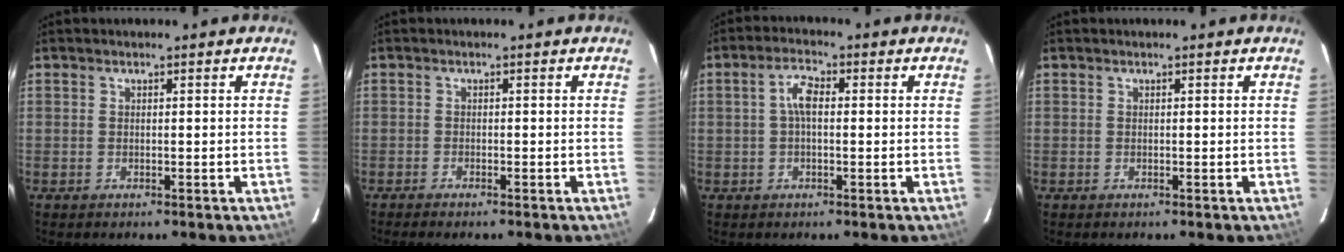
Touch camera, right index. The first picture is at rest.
{"total": 1.8, "force": [-1.6, 0.1, 0.8], "torque": [-0.027, -0.005, -0.030]}
{"total": 3.8, "force": [0.2, 1.7, 3.4], "torque": [-0.069, 0.012, 0.003]}
{"total": 0.0}